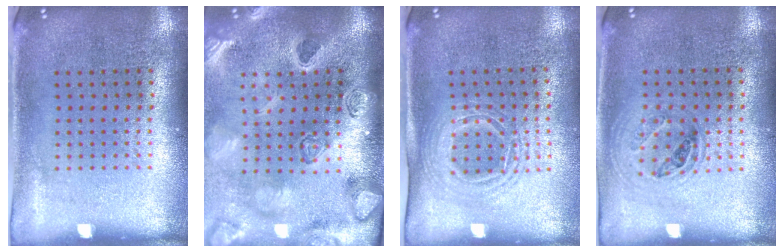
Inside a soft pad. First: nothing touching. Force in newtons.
{"total": 4.1, "press": 3.2, "slide": 2.5}
{"total": 1.5, "press": 1.3, "slide": 0.9}
{"total": 1.1, "press": 1.0, "slide": 0.4}